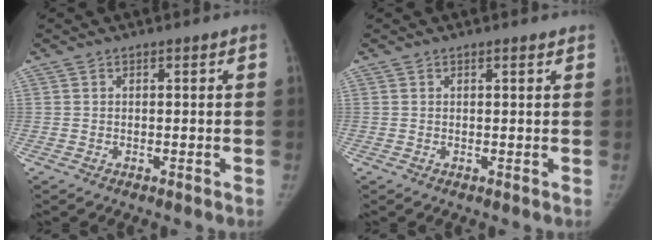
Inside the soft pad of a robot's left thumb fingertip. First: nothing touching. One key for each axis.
{"total": 0.8, "fx": 0.6, "fy": 0.2, "fz": 0.5, "tx": -0.007, "ty": -0.003, "tz": 0.008}